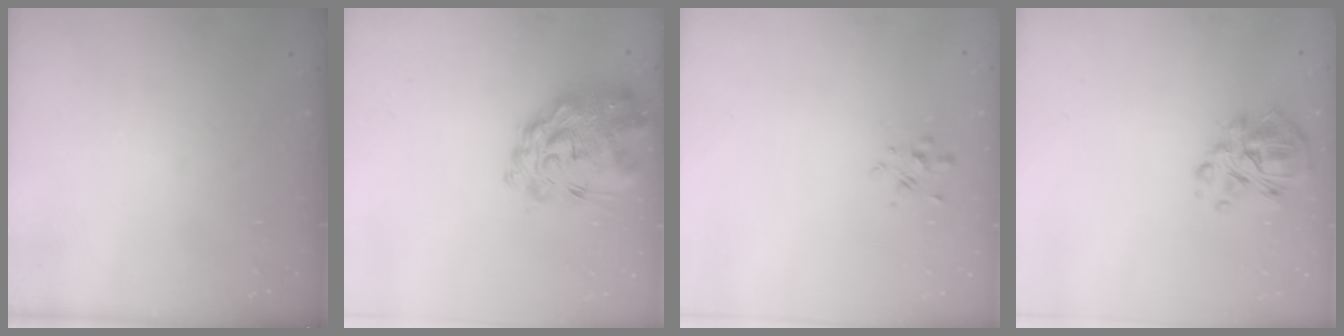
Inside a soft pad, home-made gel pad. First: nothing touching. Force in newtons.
{"total": 9.6, "press": 9.0, "slide": 3.5}
{"total": 2.2, "press": 2.0, "slide": 0.9}
{"total": 9.6, "press": 9.0, "slide": 3.1}